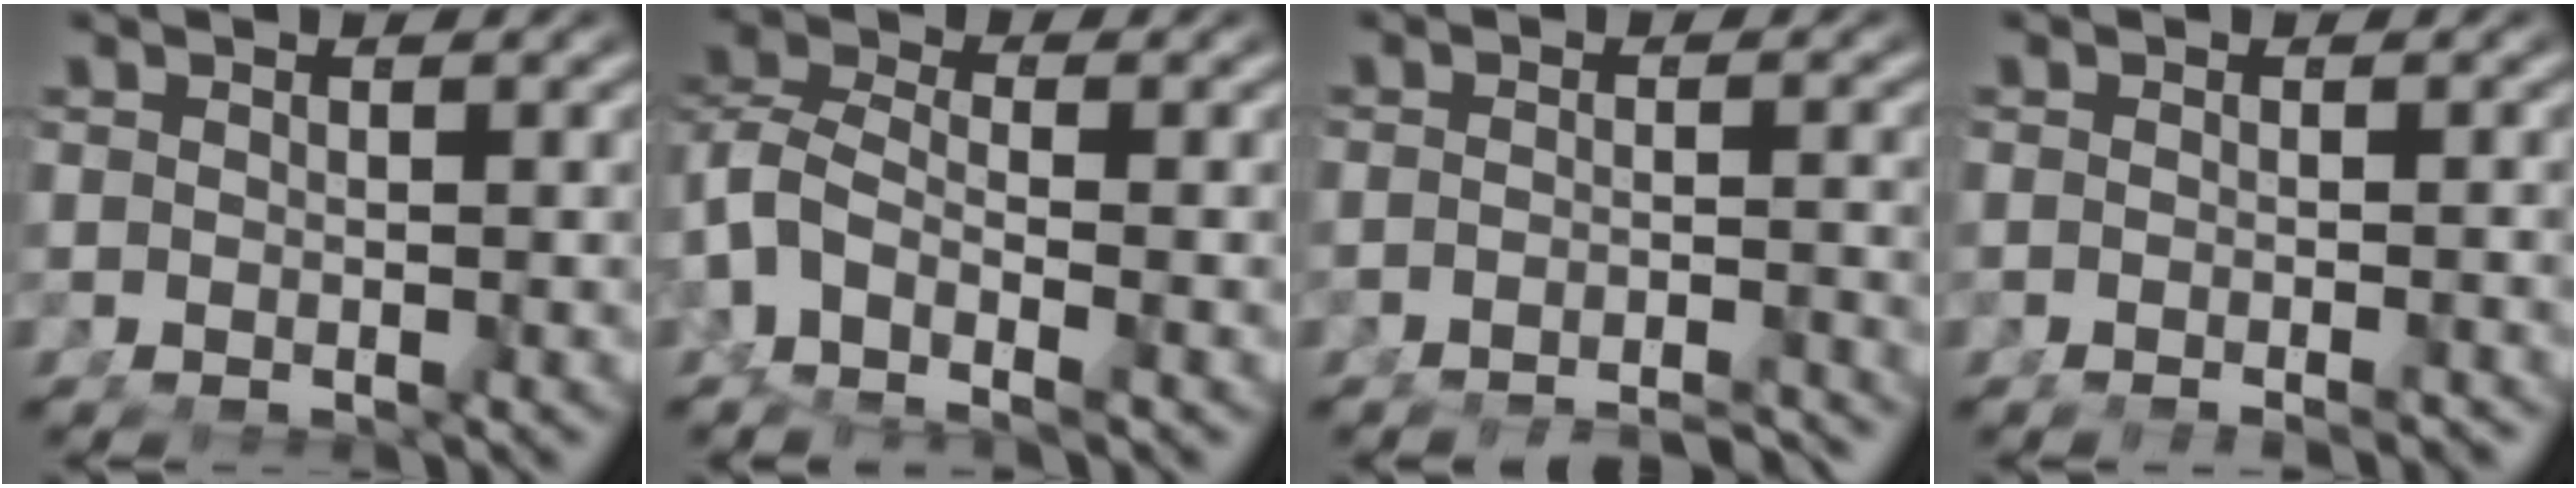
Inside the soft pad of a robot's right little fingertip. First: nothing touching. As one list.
[{"total": 7.4, "force": [-2.1, 5.9, 3.8], "torque": [-0.113, -0.026, -0.037]}, {"total": 7.4, "force": [-7.2, 0.8, 1.4], "torque": [-0.004, -0.013, -0.111]}, {"total": 2.3, "force": [-2.2, 0.3, 0.7], "torque": [-0.009, -0.003, -0.031]}]